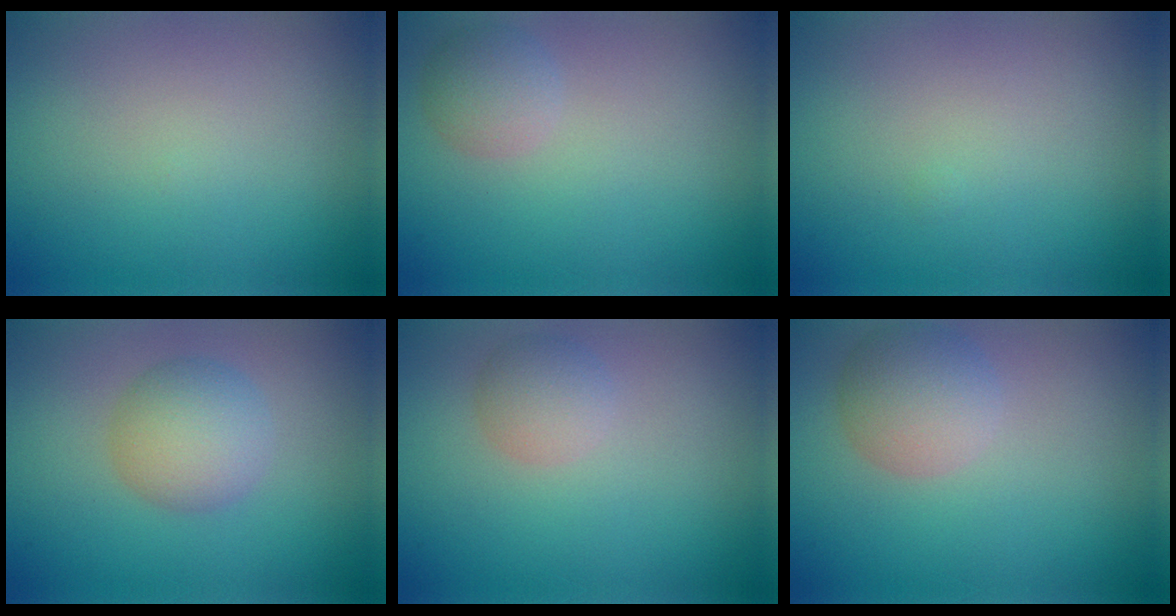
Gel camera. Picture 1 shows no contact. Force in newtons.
{"total": 2.2, "press": 2.2, "slide": 0.1}
{"total": 0.0}
{"total": 4.0, "press": 4.0, "slide": 0.2}
{"total": 2.2, "press": 2.2, "slide": 0.1}
{"total": 3.8, "press": 3.8, "slide": 0.2}